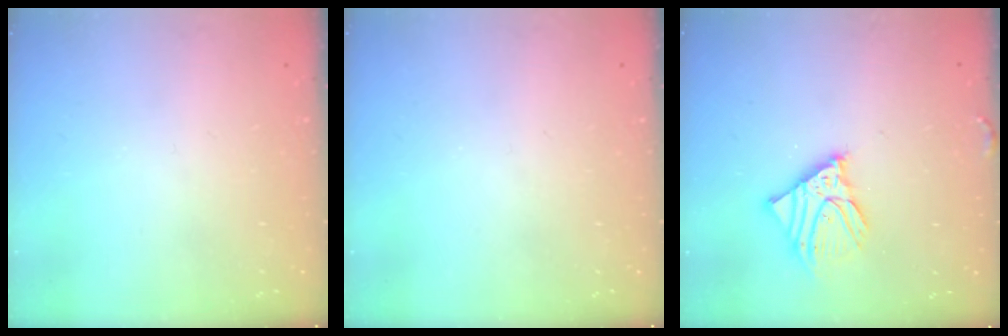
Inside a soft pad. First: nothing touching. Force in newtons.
{"total": 0.0}
{"total": 10.6, "press": 10.4, "slide": 2.2}